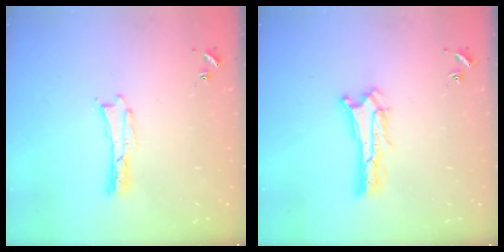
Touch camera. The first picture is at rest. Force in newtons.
{"total": 0.9, "press": 0.9, "slide": 0.2}